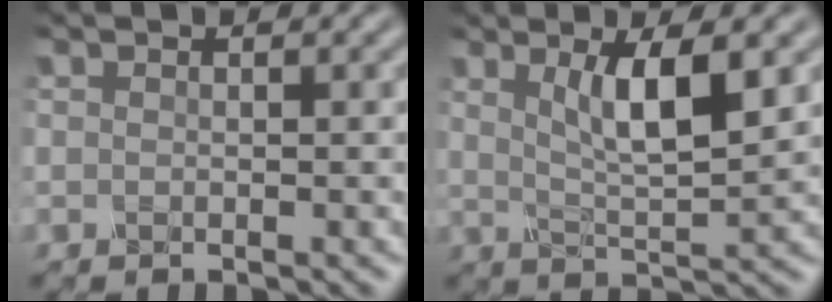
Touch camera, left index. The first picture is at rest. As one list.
[{"total": 5.3, "force": [1.9, 1.2, 4.8], "torque": [-0.085, -0.007, 0.035]}]